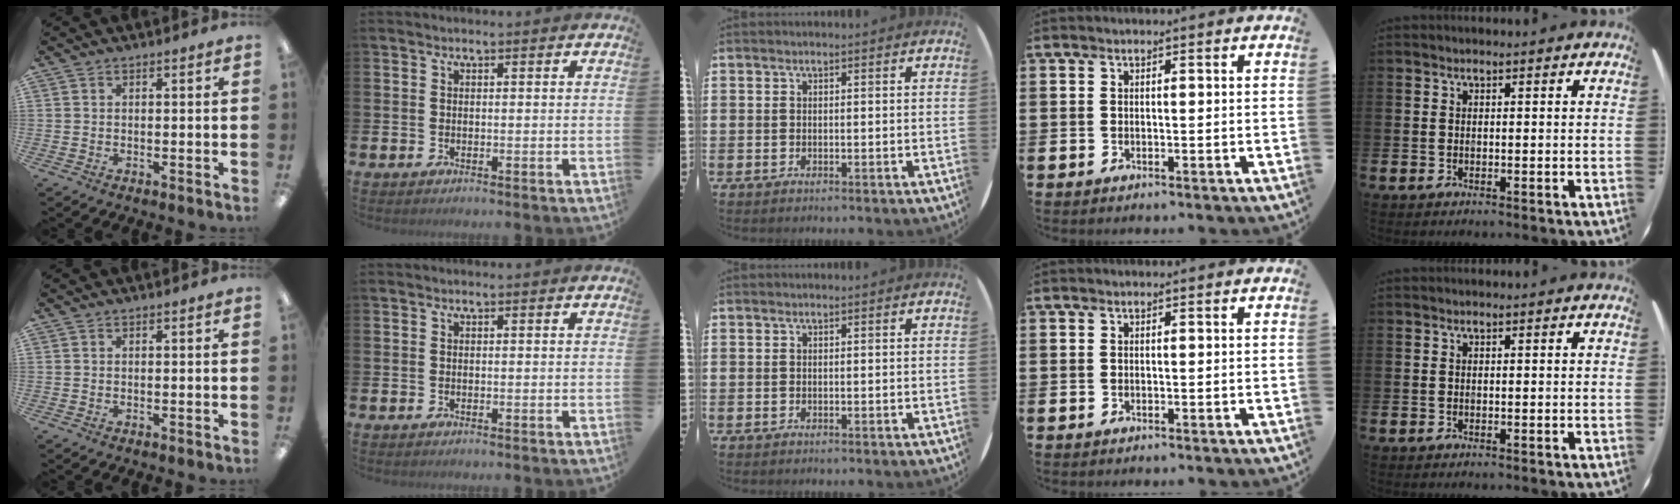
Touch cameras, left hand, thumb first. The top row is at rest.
{}